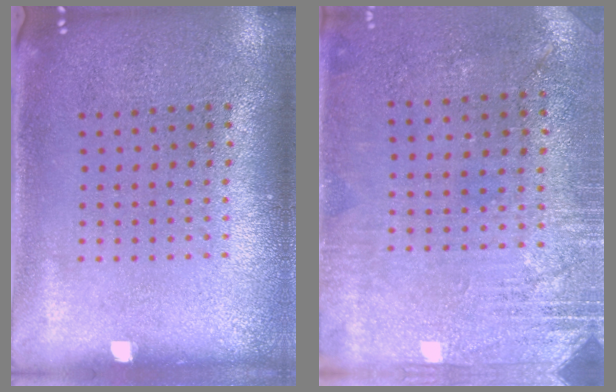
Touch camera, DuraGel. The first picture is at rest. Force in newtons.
{"total": 2.8, "press": 2.5, "slide": 1.4}